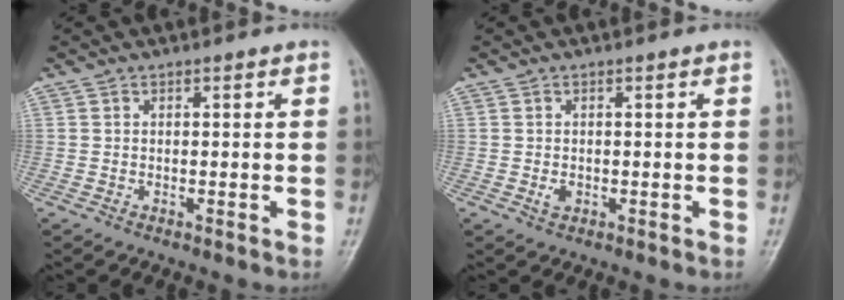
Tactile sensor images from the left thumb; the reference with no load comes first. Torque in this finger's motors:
{"motor_torque": [0.11, 0.24, 0.19, 0.07, 0.00]}